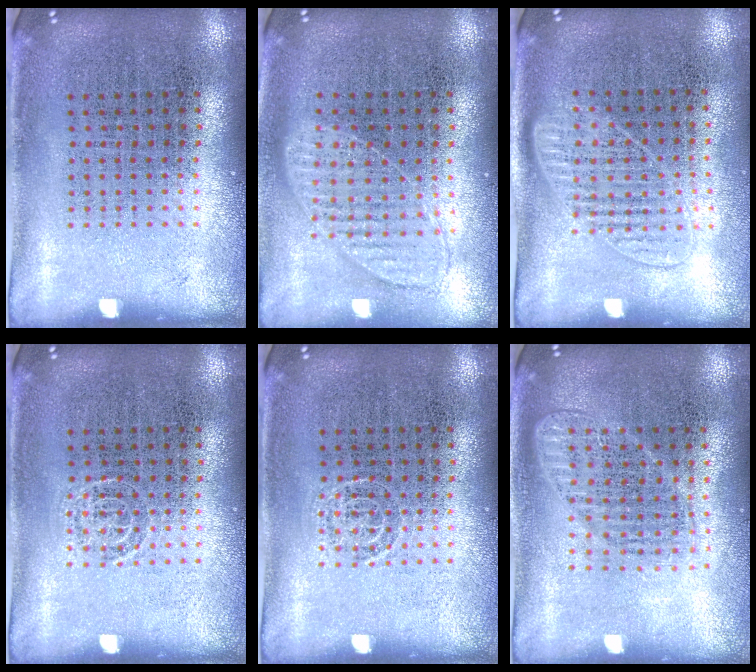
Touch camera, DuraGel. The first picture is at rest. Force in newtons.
{"total": 1.0, "press": 0.9, "slide": 0.2}
{"total": 1.3, "press": 1.2, "slide": 0.5}
{"total": 0.6, "press": 0.5, "slide": 0.3}
{"total": 0.6, "press": 0.5, "slide": 0.3}
{"total": 1.6, "press": 1.4, "slide": 0.7}